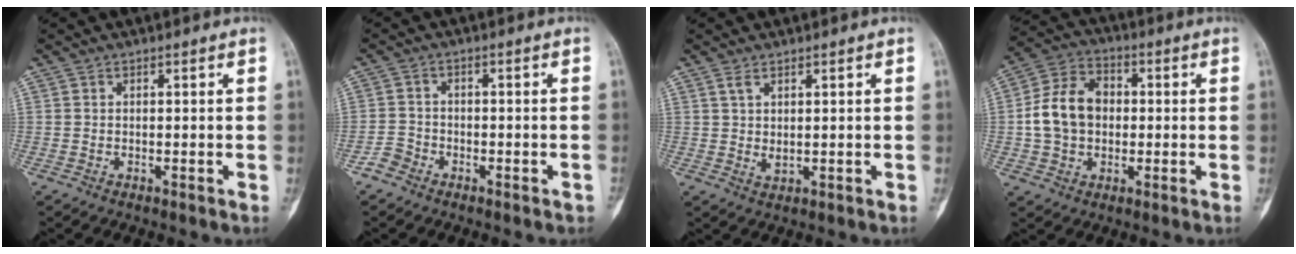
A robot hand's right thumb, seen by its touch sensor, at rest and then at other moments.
{"total": 2.9, "force": [-2.0, 1.9, 0.5], "torque": [-0.003, 0.016, -0.044]}
{"total": 2.5, "force": [1.1, 1.0, 2.0], "torque": [-0.045, -0.008, 0.029]}
{"total": 11.7, "force": [-0.1, 9.0, 7.5], "torque": [-0.123, 0.026, -0.008]}